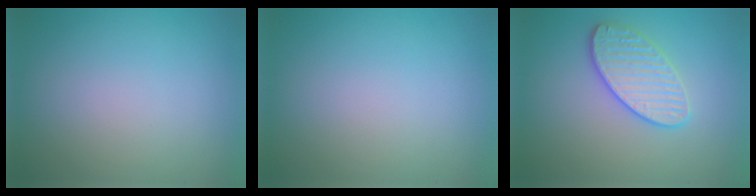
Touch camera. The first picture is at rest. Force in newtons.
{"total": 0.0}
{"total": 3.4, "press": 3.3, "slide": 0.7}